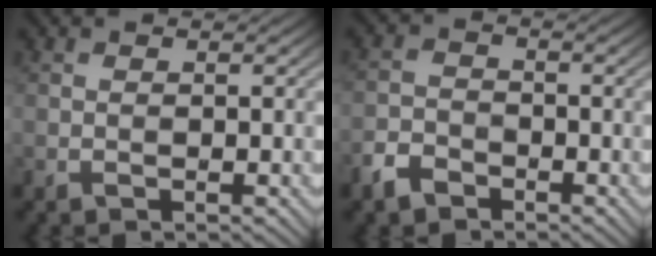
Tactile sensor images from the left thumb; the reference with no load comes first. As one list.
[{"total": 3.5, "force": [-2.6, 1.9, 1.2], "torque": [-0.032, -0.009, -0.059]}]